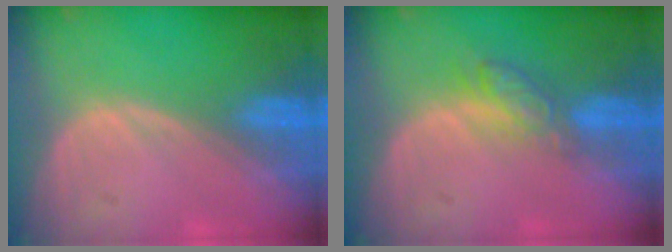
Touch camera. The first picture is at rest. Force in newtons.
{"total": 4.7, "press": 4.2, "slide": 2.1}